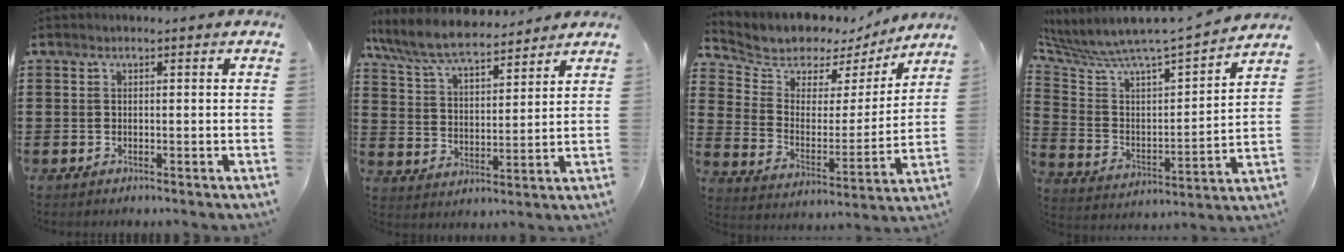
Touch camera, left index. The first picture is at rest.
{"total": 8.2, "force": [7.4, 1.3, 3.2], "torque": [-0.091, -0.031, 0.132]}
{"total": 6.0, "force": [5.4, 2.8, 0.1], "torque": [-0.046, -0.040, 0.091]}
{"total": 5.6, "force": [5.4, 0.1, 1.3], "torque": [-0.059, -0.064, 0.081]}